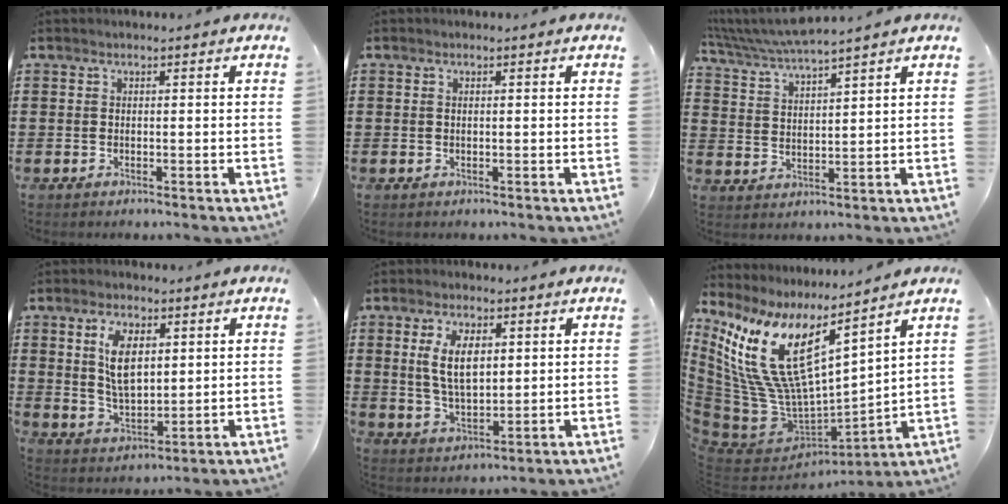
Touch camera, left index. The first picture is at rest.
{"total": 0.0}
{"total": 4.6, "force": [4.4, -0.6, 1.4], "torque": [-0.045, -0.025, 0.074]}
{"total": 7.6, "force": [2.7, 3.9, 5.9], "torque": [-0.112, 0.006, 0.044]}
{"total": 7.4, "force": [2.2, 3.7, 6.0], "torque": [-0.127, 0.005, 0.035]}
{"total": 15.3, "force": [7.0, 6.9, 11.7], "torque": [-0.286, -0.054, 0.118]}